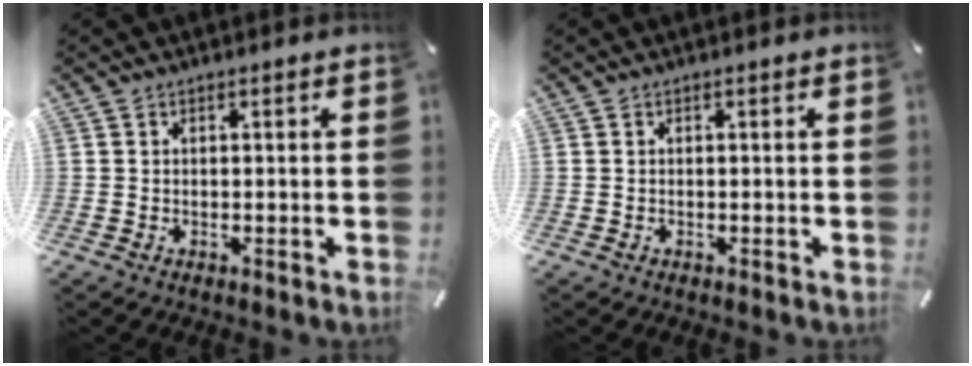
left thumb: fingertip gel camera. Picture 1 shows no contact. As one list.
[{"total": 0.0}]